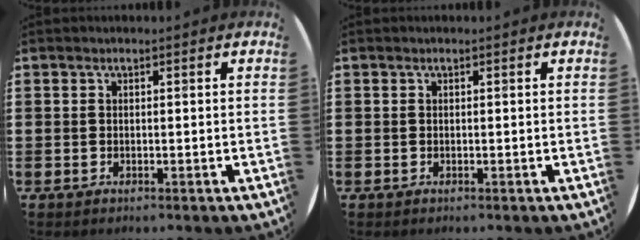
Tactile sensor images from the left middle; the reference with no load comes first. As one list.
[{"total": 0.0}]